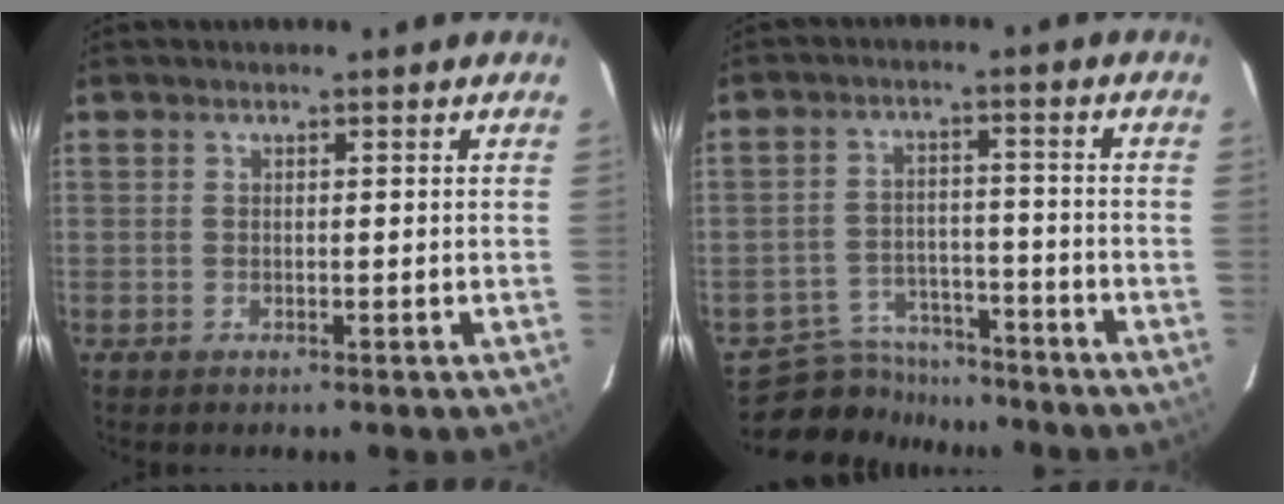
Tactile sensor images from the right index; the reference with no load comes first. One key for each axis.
{"total": 9.5, "fx": -8.7, "fy": 3.8, "fz": 0.8, "tx": -0.041, "ty": 0.014, "tz": -0.134}